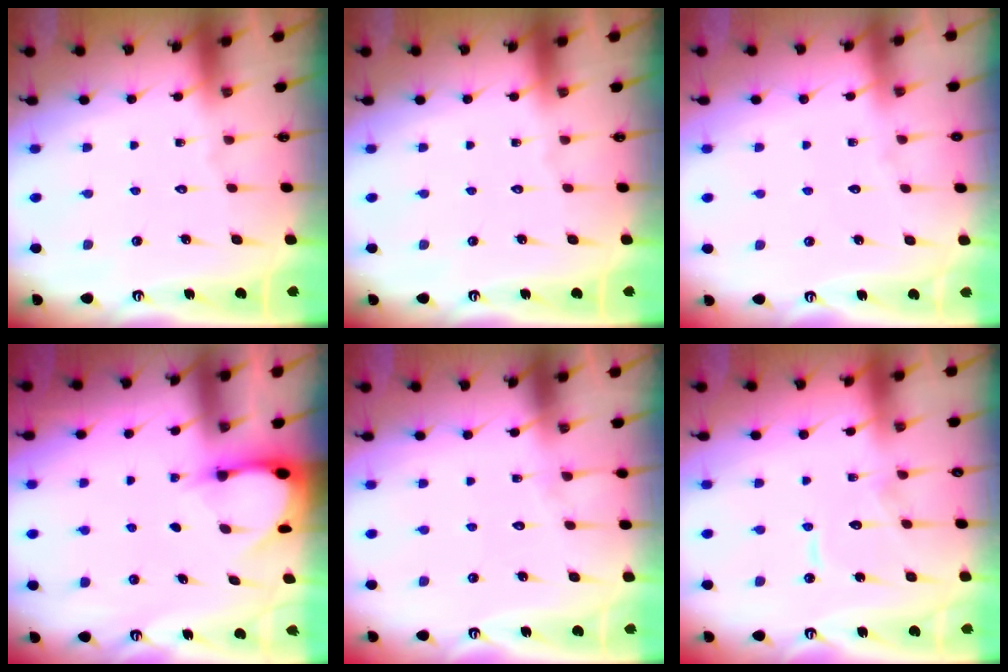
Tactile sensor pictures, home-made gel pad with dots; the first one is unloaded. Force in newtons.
{"total": 0.0}
{"total": 2.8, "press": 2.7, "slide": 0.4}
{"total": 3.1, "press": 3.1, "slide": 0.4}
{"total": 5.3, "press": 5.2, "slide": 0.8}
{"total": 7.7, "press": 7.7, "slide": 0.7}